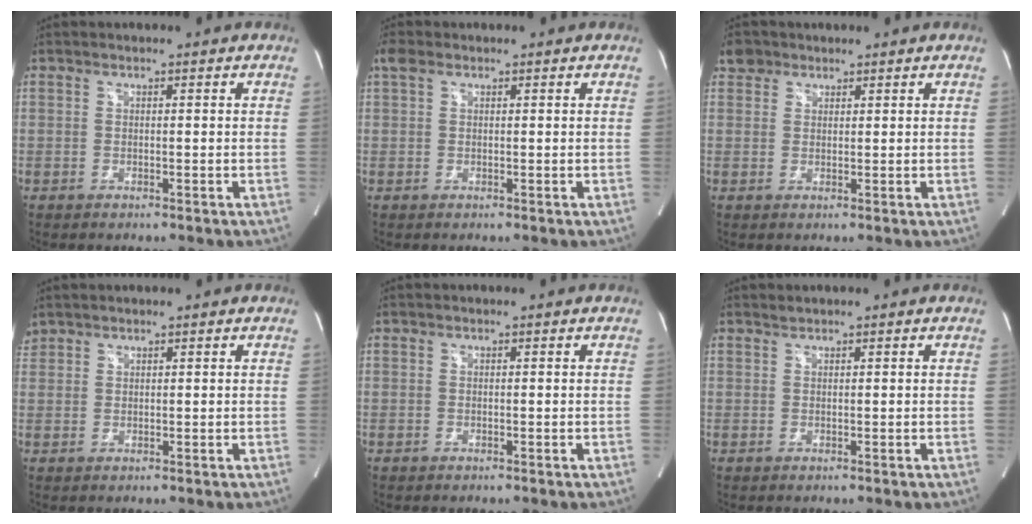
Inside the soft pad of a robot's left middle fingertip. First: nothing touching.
{"total": 1.8, "force": [1.1, 1.0, 1.1], "torque": [-0.029, 0.025, 0.025]}
{"total": 2.5, "force": [1.7, 1.9, 0.3], "torque": [-0.004, 0.013, 0.026]}
{"total": 1.9, "force": [1.7, 0.8, 0.1], "torque": [-0.005, 0.016, 0.034]}
{"total": 0.0}
{"total": 0.6, "force": [0.5, -0.1, -0.1], "torque": [-0.006, 0.001, 0.013]}